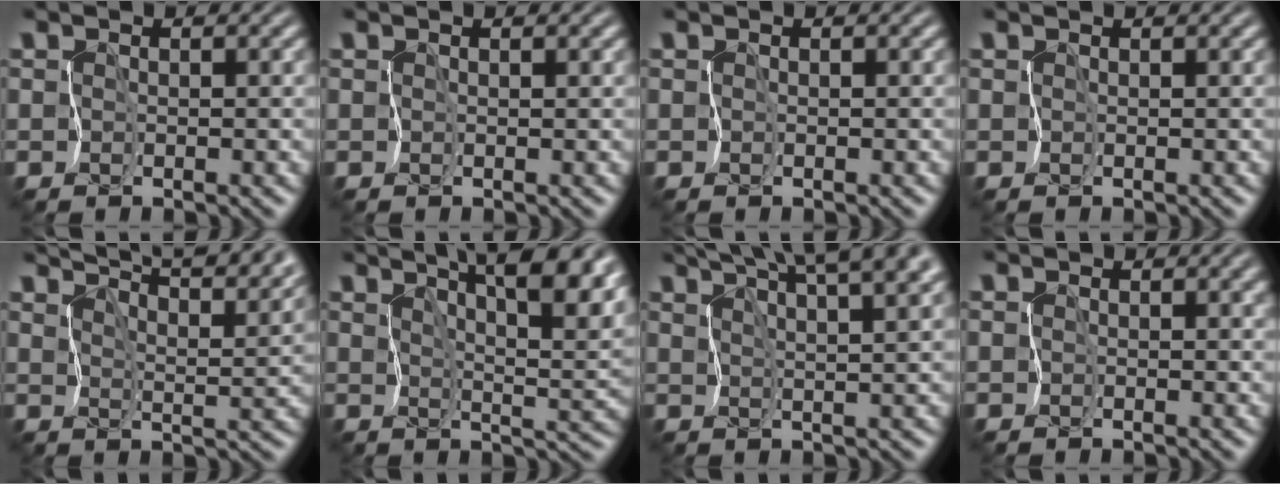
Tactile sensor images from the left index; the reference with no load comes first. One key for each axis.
{"total": 0.9, "fx": 0.7, "fy": 0.2, "fz": 0.6, "tx": -0.006, "ty": -0.001, "tz": 0.011}
{"total": 0.0}
{"total": 0.6, "fx": 0.6, "fy": 0.1, "fz": 0.3, "tx": -0.004, "ty": 0.003, "tz": 0.009}
{"total": 11.6, "fx": 9.5, "fy": 3.0, "fz": 6.0, "tx": -0.086, "ty": 0.017, "tz": 0.110}
{"total": 12.3, "fx": 7.4, "fy": 4.3, "fz": 8.8, "tx": -0.117, "ty": 0.022, "tz": 0.090}
{"total": 11.6, "fx": 8.2, "fy": 3.5, "fz": 7.5, "tx": -0.112, "ty": 0.036, "tz": 0.102}
{"total": 0.9, "fx": 0.3, "fy": 0.4, "fz": 0.7, "tx": -0.009, "ty": -0.002, "tz": 0.005}